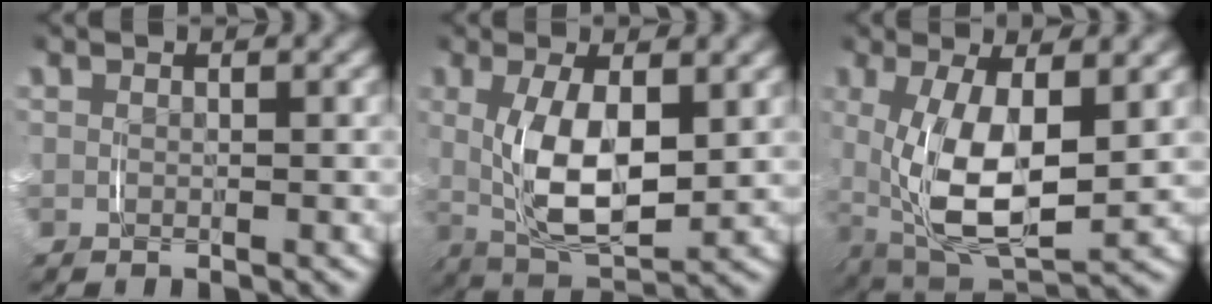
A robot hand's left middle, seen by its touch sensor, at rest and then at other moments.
{"total": 7.0, "force": [0.3, 3.0, 6.3], "torque": [-0.115, -0.008, 0.011]}
{"total": 7.8, "force": [-0.4, 3.6, 6.9], "torque": [-0.138, -0.024, 0.011]}